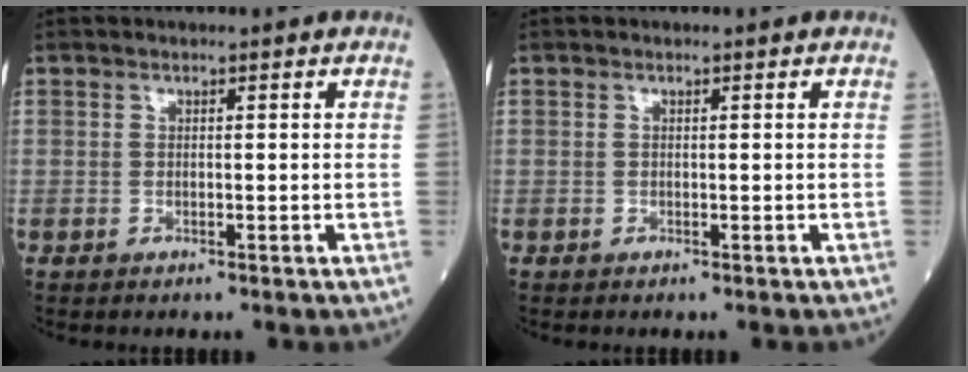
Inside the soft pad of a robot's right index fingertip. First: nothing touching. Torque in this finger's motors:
{"motor_torque": [-0.09, 0.00, -0.04, -0.01]}